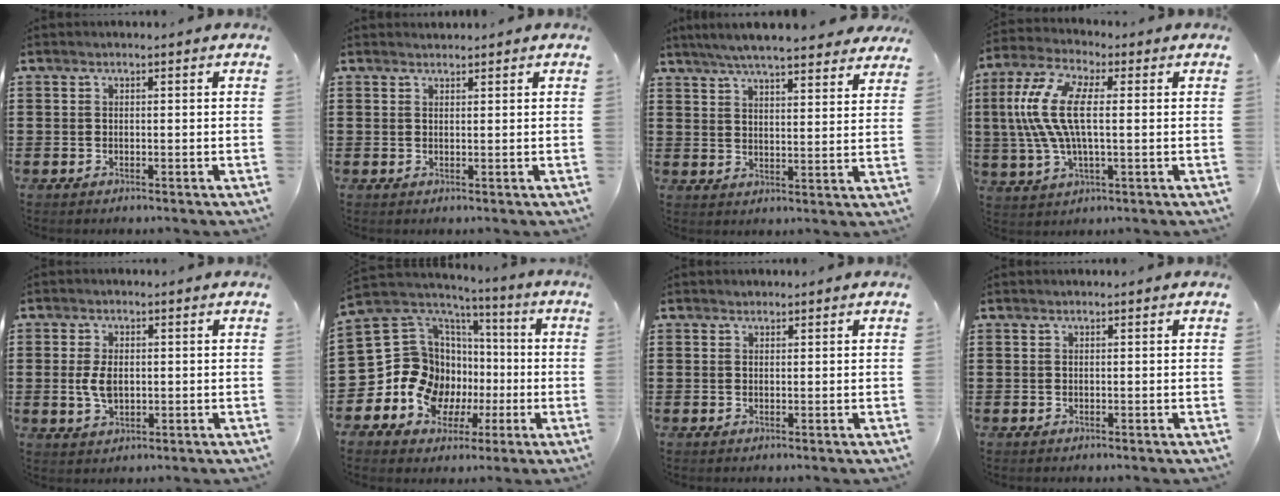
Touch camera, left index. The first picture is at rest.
{"total": 0.9, "force": [0.9, 0.1, 0.0], "torque": [-0.002, -0.001, 0.019]}
{"total": 6.3, "force": [5.8, 0.2, 2.4], "torque": [-0.066, -0.023, 0.104]}
{"total": 11.6, "force": [1.3, 4.8, 10.5], "torque": [-0.244, -0.006, 0.014]}
{"total": 4.2, "force": [0.2, 2.3, 3.5], "torque": [-0.091, -0.002, -0.003]}
{"total": 13.2, "force": [-1.9, 12.4, 4.2], "torque": [-0.126, -0.026, -0.020]}
{"total": 0.6, "force": [0.5, 0.3, 0.0], "torque": [-0.001, 0.001, 0.011]}
{"total": 0.0}